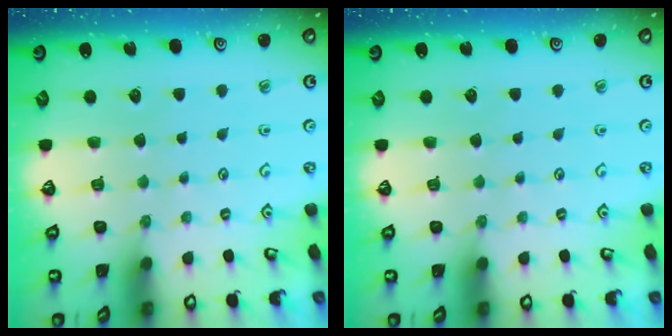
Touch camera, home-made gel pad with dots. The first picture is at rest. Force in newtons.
{"total": 0.0}